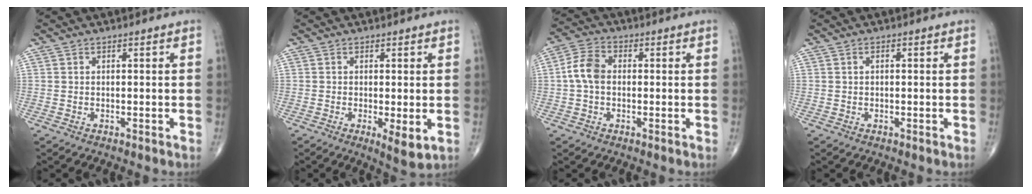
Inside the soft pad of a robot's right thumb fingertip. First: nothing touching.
{"total": 4.4, "force": [-0.9, 1.2, 4.1], "torque": [-0.069, -0.016, -0.015]}
{"total": 6.2, "force": [-0.1, 4.3, 4.5], "torque": [-0.090, 0.019, -0.011]}
{"total": 0.6, "force": [0.1, 0.3, 0.5], "torque": [-0.009, 0.000, 0.000]}